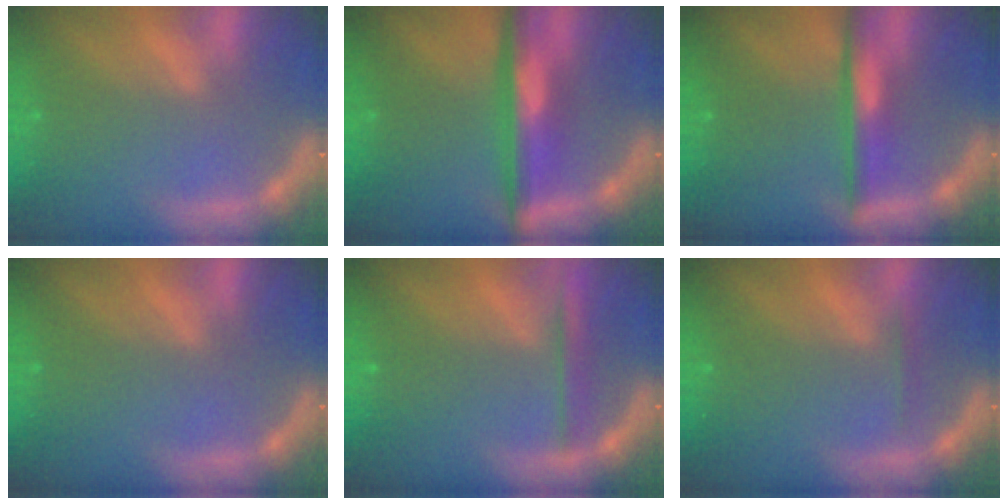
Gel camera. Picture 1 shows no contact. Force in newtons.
{"total": 6.0}
{"total": 4.0}
{"total": 0.0}
{"total": 2.5}
{"total": 0.9}